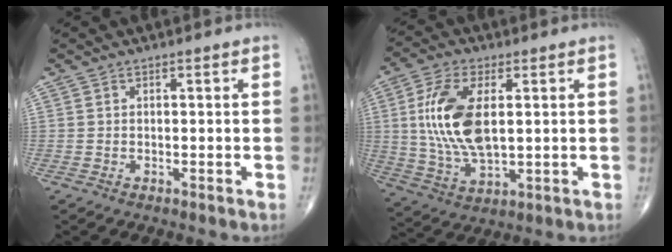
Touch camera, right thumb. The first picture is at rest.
{"total": 14.4, "force": [2.3, 7.0, 12.4], "torque": [-0.250, -0.009, 0.050]}